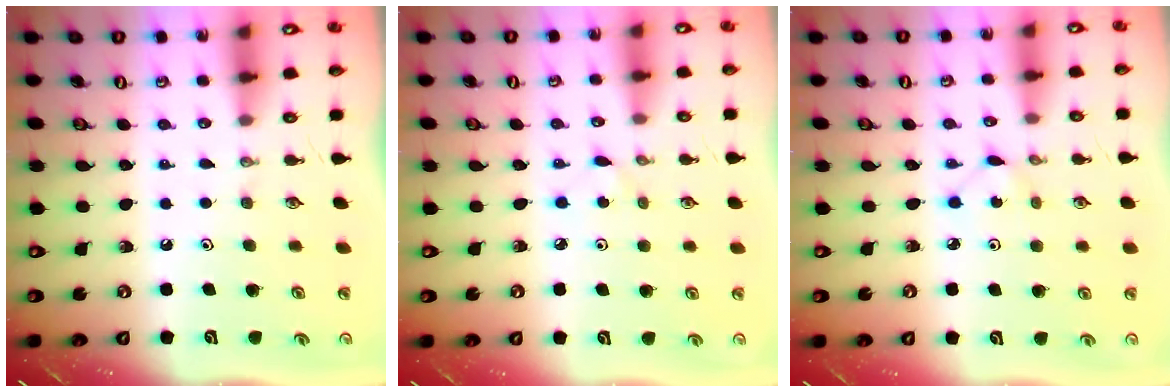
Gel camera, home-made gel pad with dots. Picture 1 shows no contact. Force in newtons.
{"total": 2.9, "press": 2.9, "slide": 0.4}
{"total": 1.9, "press": 1.9, "slide": 0.2}